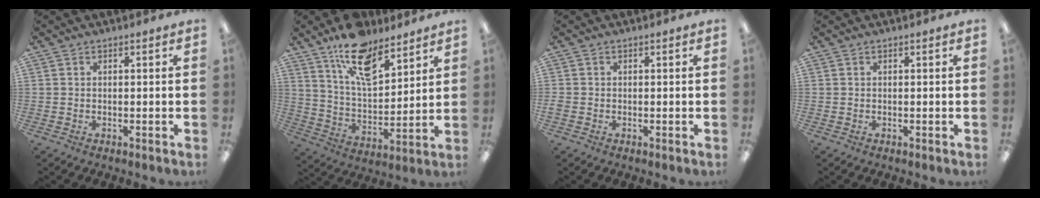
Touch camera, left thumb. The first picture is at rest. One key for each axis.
{"total": 14.7, "fx": 10.5, "fy": 6.5, "fz": 8.0, "tx": -0.135, "ty": -0.055, "tz": 0.187}
{"total": 0.9, "fx": -0.2, "fy": 0.8, "fz": 0.4, "tx": -0.005, "ty": 0.003, "tz": -0.004}
{"total": 0.0}